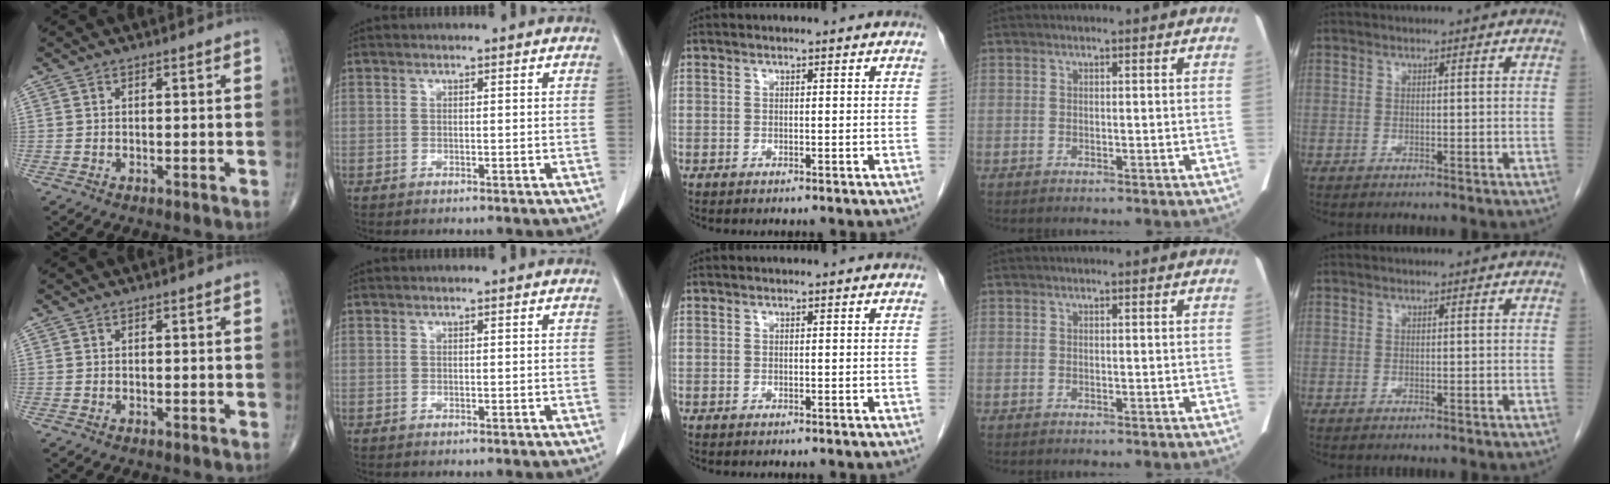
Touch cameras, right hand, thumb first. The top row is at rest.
{}